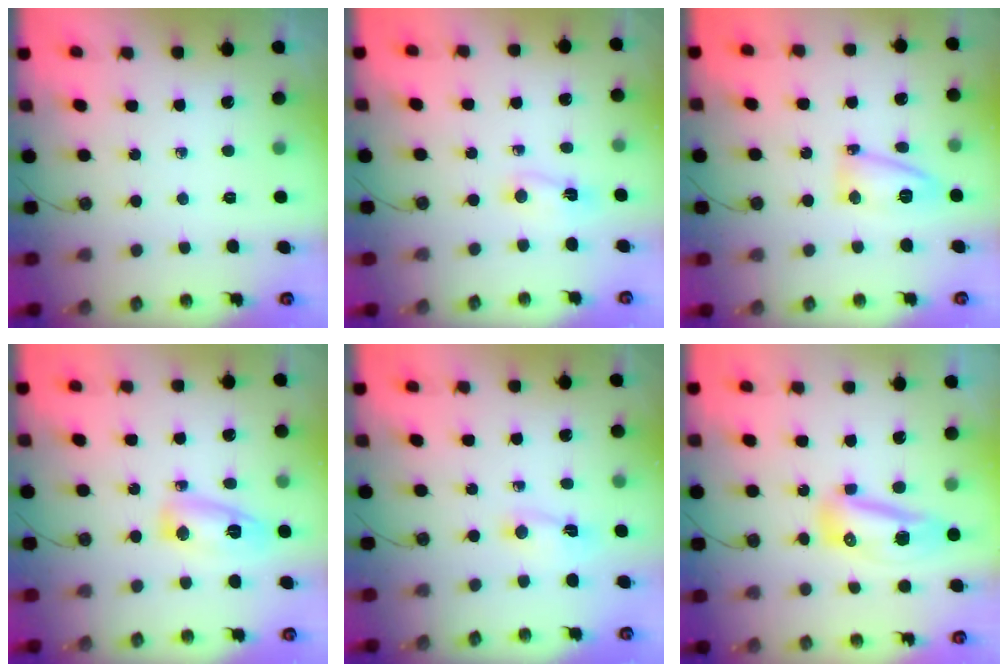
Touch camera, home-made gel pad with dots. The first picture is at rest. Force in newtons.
{"total": 2.0, "press": 1.6, "slide": 1.2}
{"total": 8.1, "press": 8.1, "slide": 0.6}
{"total": 8.3, "press": 8.3, "slide": 0.8}
{"total": 1.5, "press": 1.4, "slide": 0.4}
{"total": 10.2, "press": 9.9, "slide": 2.4}